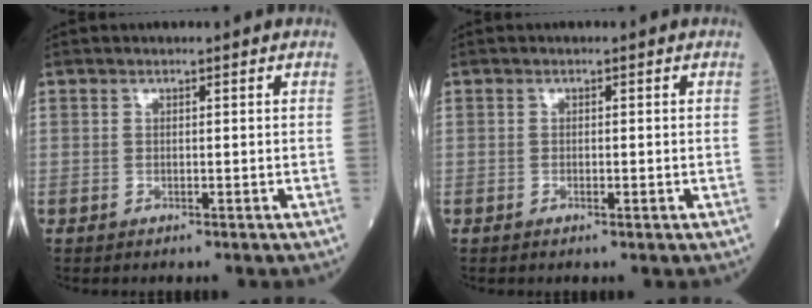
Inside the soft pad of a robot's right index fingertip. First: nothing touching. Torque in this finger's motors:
{"motor_torque": [-0.04, -0.10, -0.04, -0.01]}